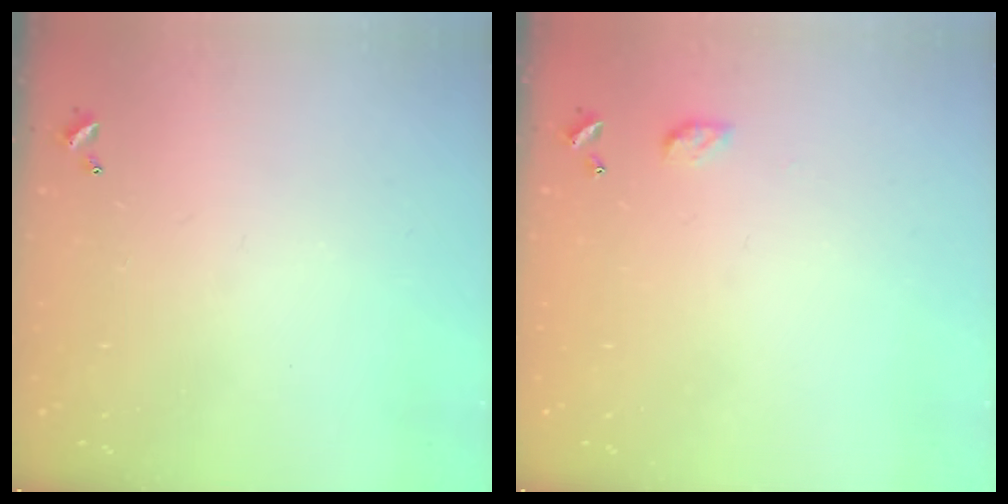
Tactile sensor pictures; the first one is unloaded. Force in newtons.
{"total": 4.4, "press": 4.4, "slide": 0.6}